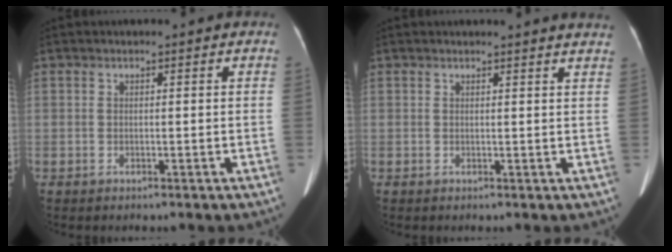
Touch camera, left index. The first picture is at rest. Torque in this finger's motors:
{"motor_torque": [0.49, -1.16, 0.05, 0.04]}